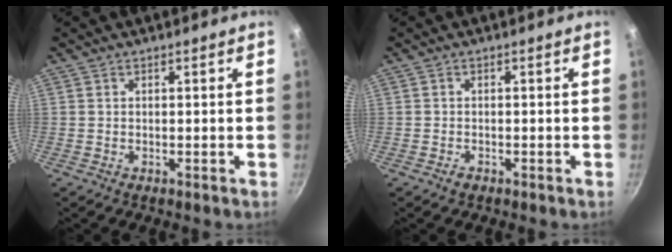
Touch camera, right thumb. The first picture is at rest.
{"total": 1.1, "force": [-0.8, 0.7, 0.5], "torque": [-0.011, 0.004, -0.015]}